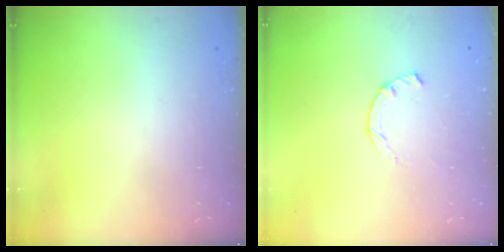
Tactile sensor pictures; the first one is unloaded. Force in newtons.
{"total": 1.9, "press": 1.9, "slide": 0.3}